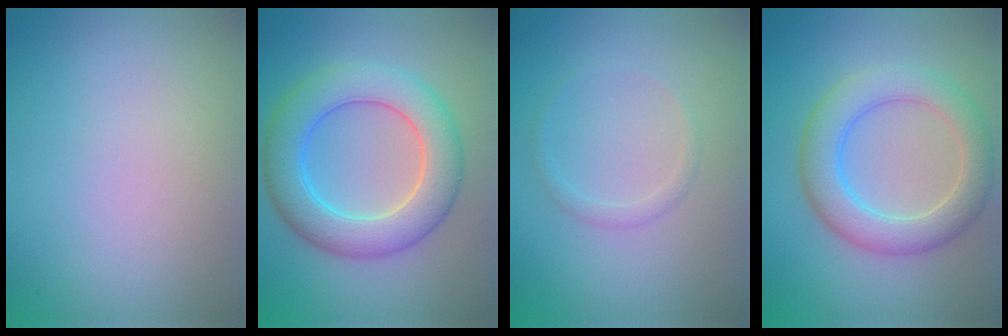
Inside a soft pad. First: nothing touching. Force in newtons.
{"total": 7.1, "press": 7.1, "slide": 0.3}
{"total": 1.0, "press": 1.0, "slide": 0.0}
{"total": 5.3, "press": 5.3, "slide": 0.2}